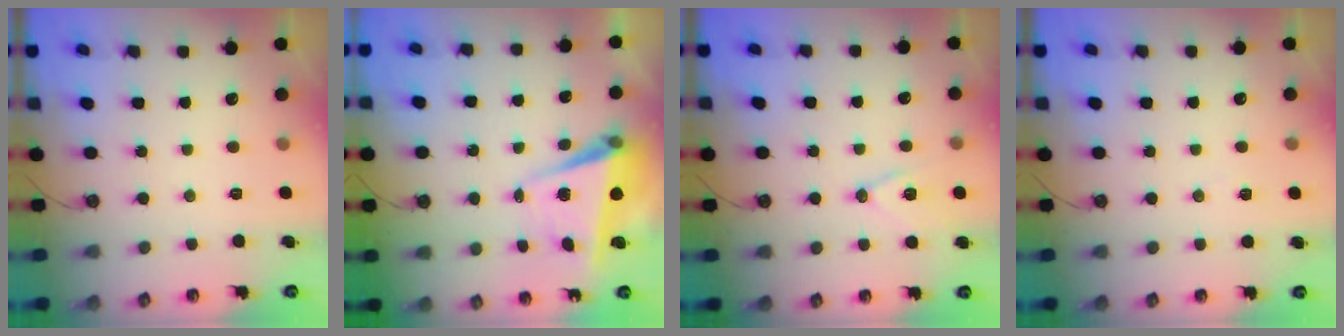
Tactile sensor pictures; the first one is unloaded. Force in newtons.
{"total": 6.2, "press": 5.9, "slide": 1.8}
{"total": 11.5, "press": 11.0, "slide": 3.2}
{"total": 3.0, "press": 2.2, "slide": 2.1}